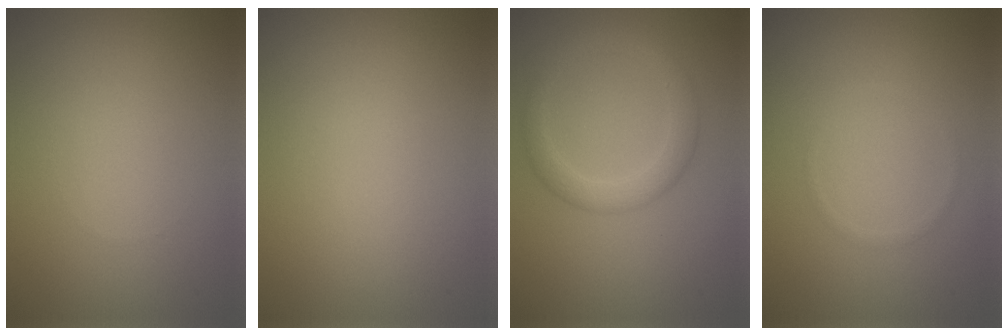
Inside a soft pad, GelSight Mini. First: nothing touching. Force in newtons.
{"total": 0.0}
{"total": 2.9, "press": 2.9, "slide": 0.1}
{"total": 0.6, "press": 0.6, "slide": 0.1}